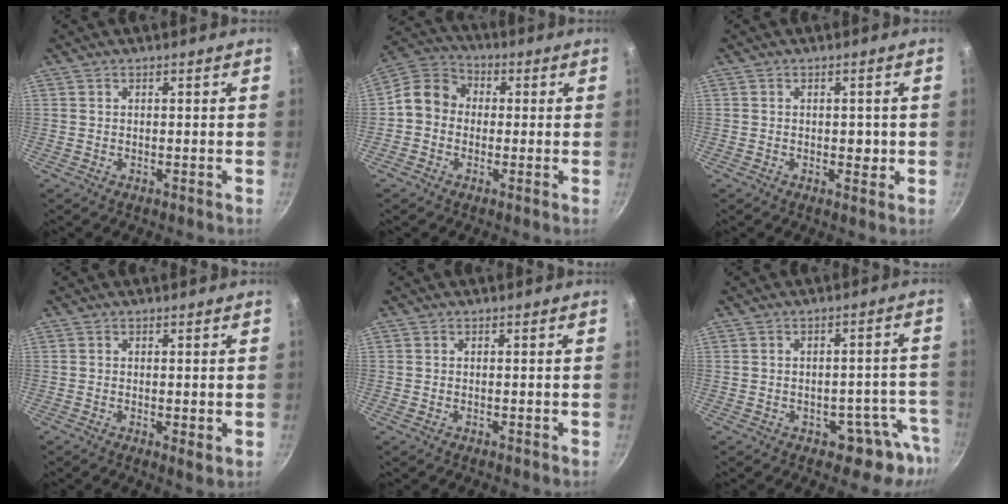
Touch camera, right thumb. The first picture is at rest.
{"total": 8.6, "force": [-0.4, 7.5, 4.2], "torque": [-0.047, 0.026, -0.034]}
{"total": 2.4, "force": [-0.2, 1.6, 1.8], "torque": [-0.006, -0.002, -0.004]}
{"total": 2.2, "force": [-0.2, 0.9, 2.0], "torque": [-0.031, -0.009, -0.003]}
{"total": 0.6, "force": [-0.2, 0.4, 0.5], "torque": [-0.003, 0.001, -0.004]}
{"total": 8.4, "force": [-4.6, 5.6, 4.3], "torque": [0.023, 0.051, -0.042]}